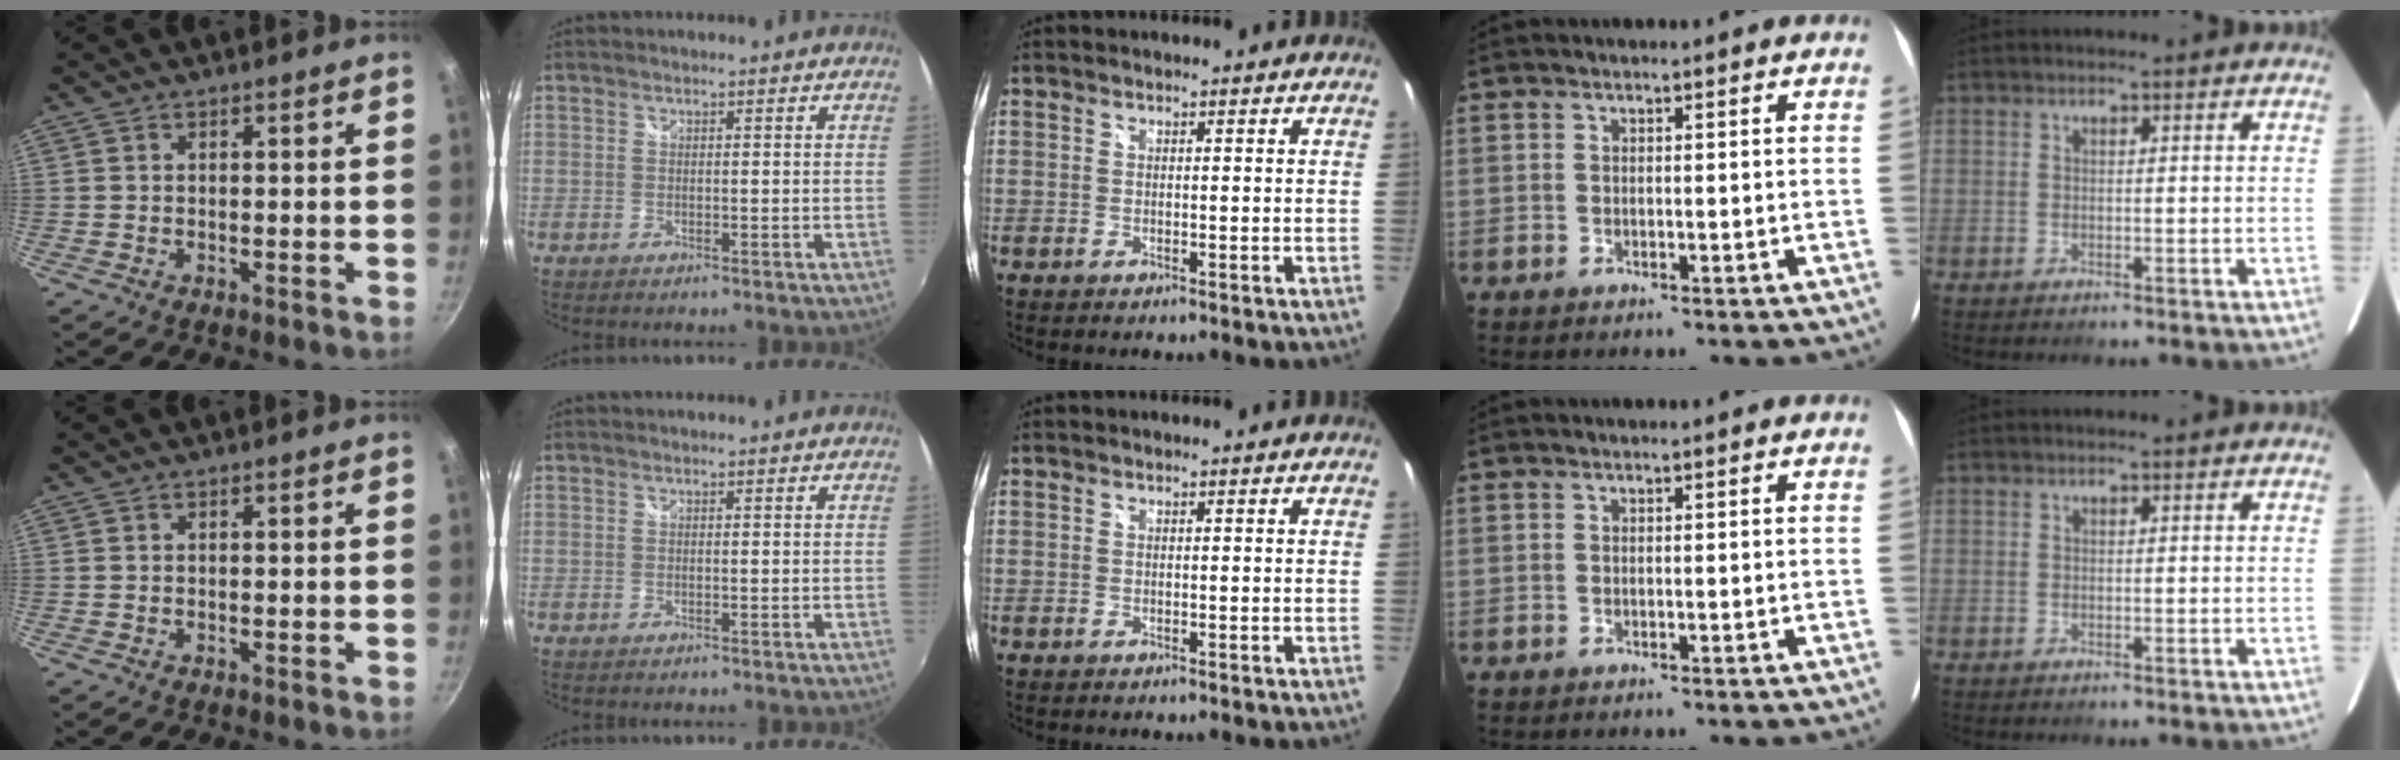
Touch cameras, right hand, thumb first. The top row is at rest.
{}